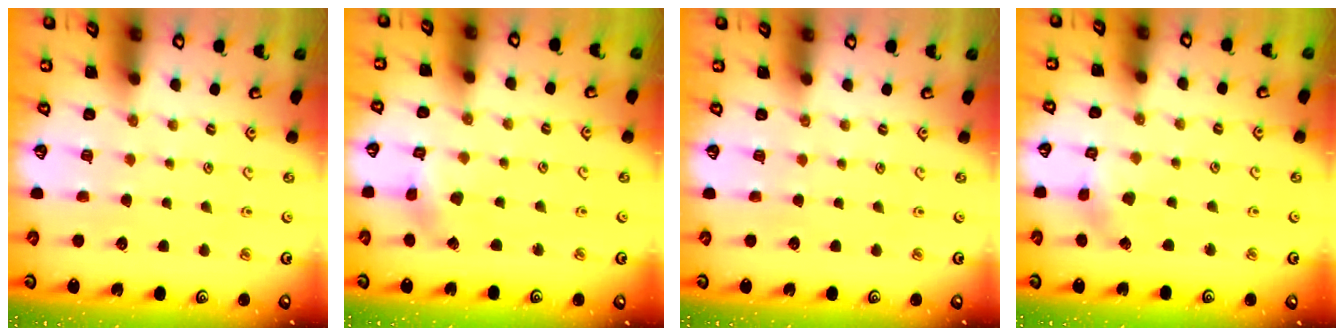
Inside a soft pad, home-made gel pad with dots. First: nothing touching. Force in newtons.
{"total": 2.2, "press": 2.2, "slide": 0.3}
{"total": 0.0}
{"total": 2.3, "press": 2.3, "slide": 0.4}